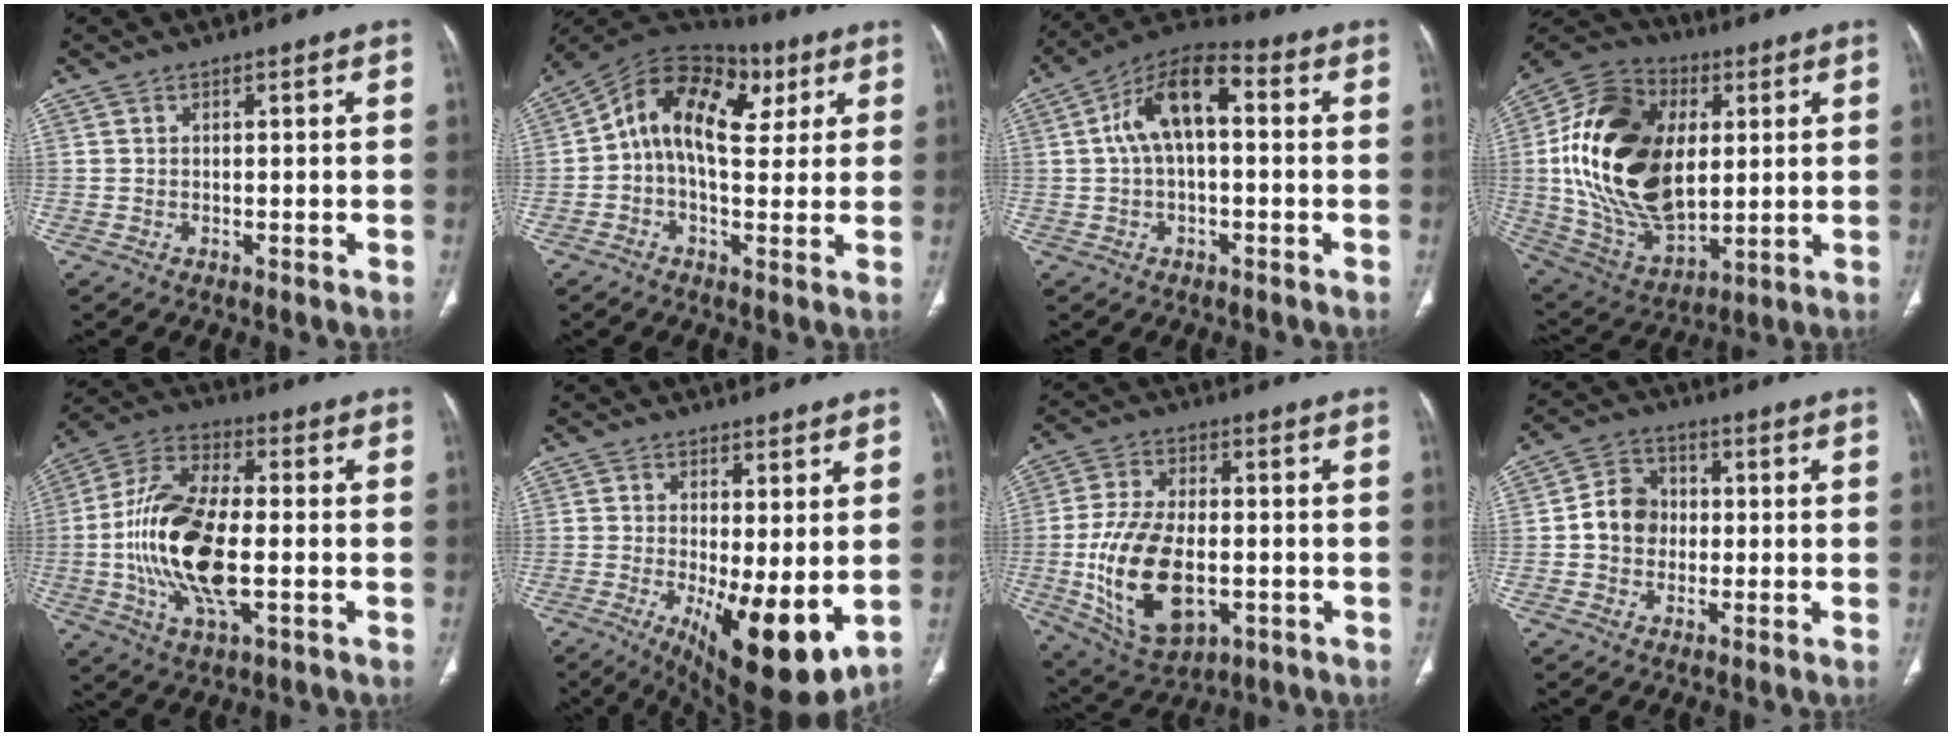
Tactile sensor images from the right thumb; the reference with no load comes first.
{"total": 16.6, "force": [4.1, 10.1, 12.5], "torque": [-0.174, 0.029, 0.055]}
{"total": 11.9, "force": [1.5, 5.9, 10.2], "torque": [-0.180, 0.037, 0.015]}
{"total": 28.3, "force": [3.8, 17.8, 21.7], "torque": [-0.397, -0.013, 0.075]}
{"total": 19.1, "force": [-2.2, 8.5, 16.9], "torque": [-0.342, 0.014, -0.041]}
{"total": 13.3, "force": [-2.3, 4.6, 12.3], "torque": [-0.182, -0.030, -0.018]}
{"total": 17.8, "force": [-3.4, 10.0, 14.4], "torque": [-0.262, 0.001, -0.042]}
{"total": 7.6, "force": [-0.2, 6.6, 3.7], "torque": [-0.037, 0.018, -0.014]}